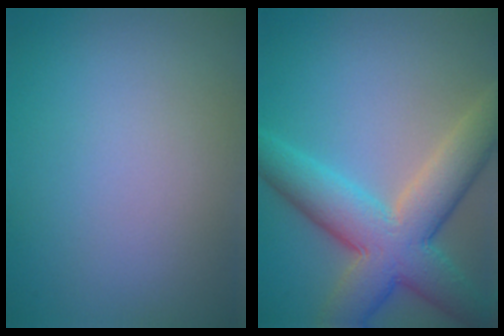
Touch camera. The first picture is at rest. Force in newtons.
{"total": 9.1, "press": 9.1, "slide": 0.5}